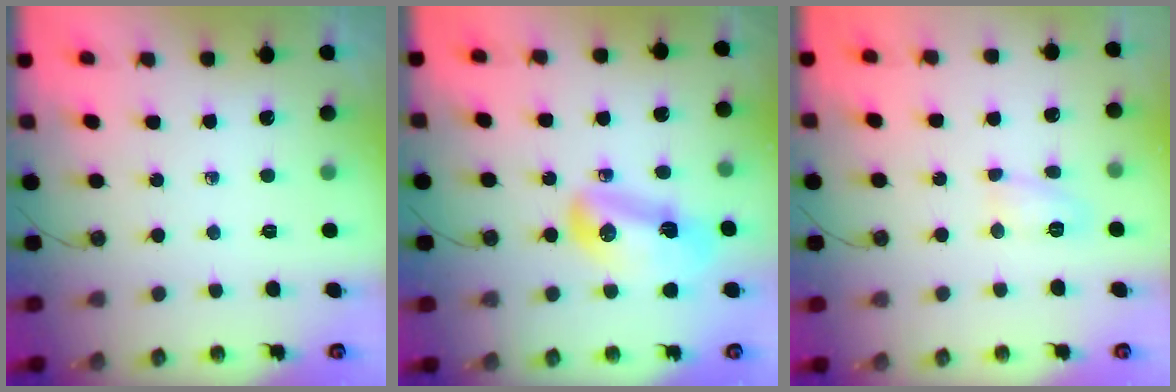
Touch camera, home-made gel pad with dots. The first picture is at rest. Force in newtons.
{"total": 10.1, "press": 9.9, "slide": 2.2}
{"total": 5.8, "press": 5.8, "slide": 0.5}